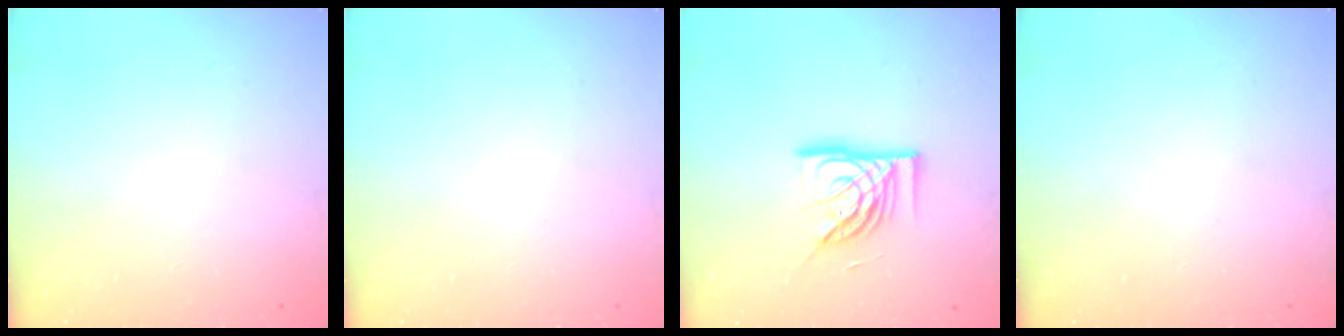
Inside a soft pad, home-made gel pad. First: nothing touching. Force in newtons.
{"total": 0.0}
{"total": 14.5, "press": 14.5, "slide": 1.0}
{"total": 0.0}